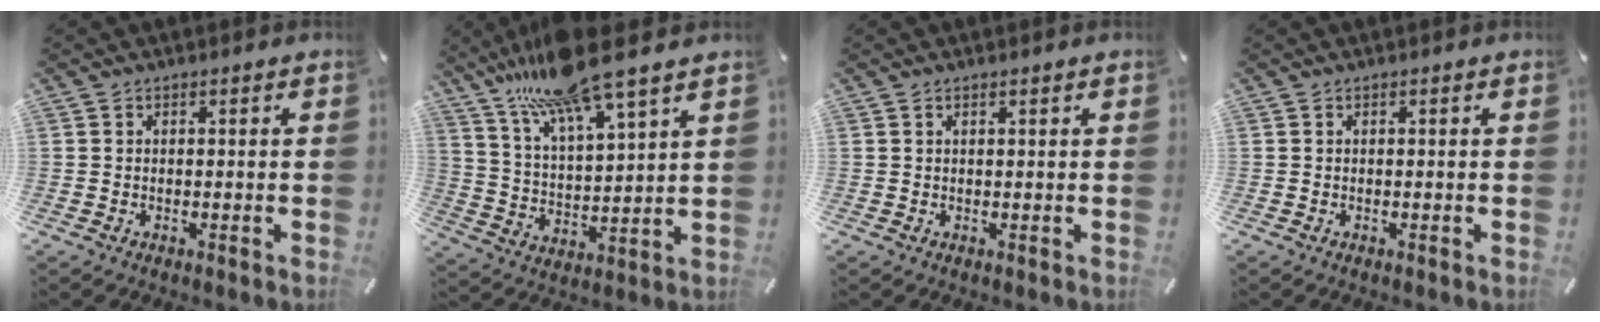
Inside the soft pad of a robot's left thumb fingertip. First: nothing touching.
{"total": 15.4, "force": [13.2, 2.3, 7.6], "torque": [-0.163, -0.074, 0.230]}
{"total": 0.5, "force": [0.3, 0.1, 0.4], "torque": [-0.007, 0.000, 0.005]}
{"total": 0.0}